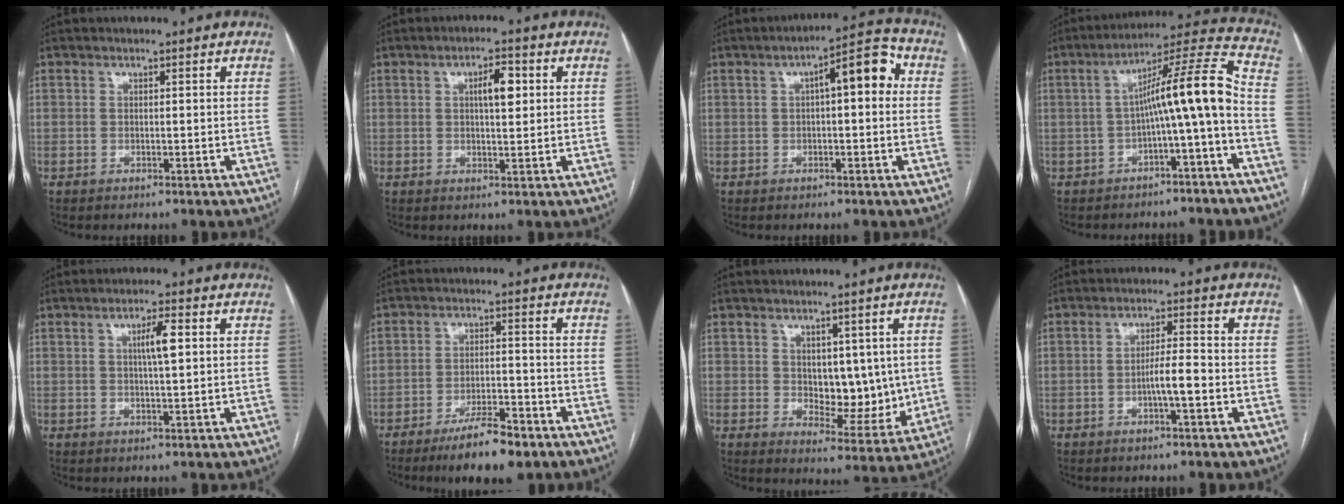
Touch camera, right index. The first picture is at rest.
{"total": 4.4, "force": [1.3, 1.2, 4.0], "torque": [-0.067, 0.009, 0.020]}
{"total": 8.3, "force": [1.6, 2.2, 7.8], "torque": [-0.108, 0.037, 0.018]}
{"total": 11.5, "force": [-2.4, -0.4, 11.2], "torque": [-0.166, 0.037, -0.039]}
{"total": 3.8, "force": [0.9, 0.2, 3.7], "torque": [-0.063, 0.002, 0.014]}
{"total": 8.8, "force": [-6.2, 2.0, 5.9], "torque": [-0.098, -0.008, -0.100]}
{"total": 8.5, "force": [0.8, 4.8, 7.1], "torque": [-0.085, -0.006, 0.027]}
{"total": 4.4, "force": [-1.5, 0.3, 4.2], "torque": [-0.075, 0.005, -0.025]}